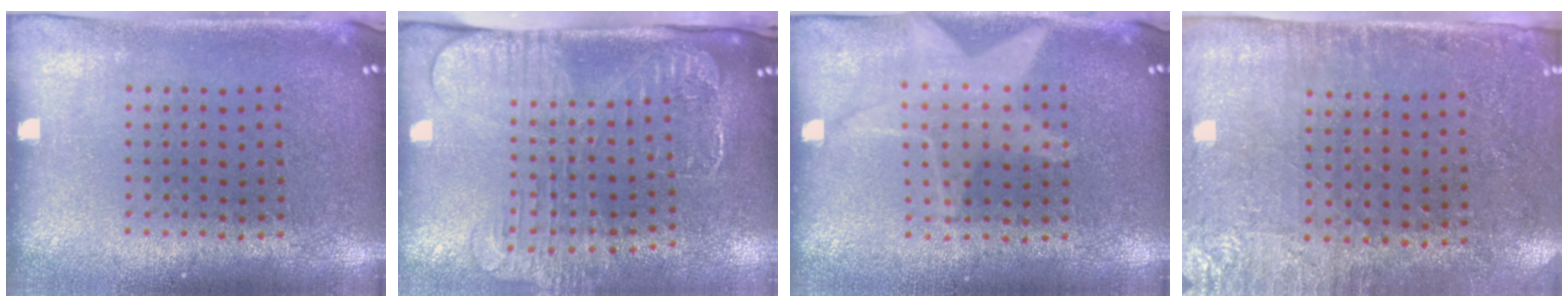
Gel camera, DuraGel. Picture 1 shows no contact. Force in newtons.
{"total": 2.6, "press": 2.0, "slide": 1.7}
{"total": 1.4, "press": 1.3, "slide": 0.3}
{"total": 2.8, "press": 2.3, "slide": 1.6}